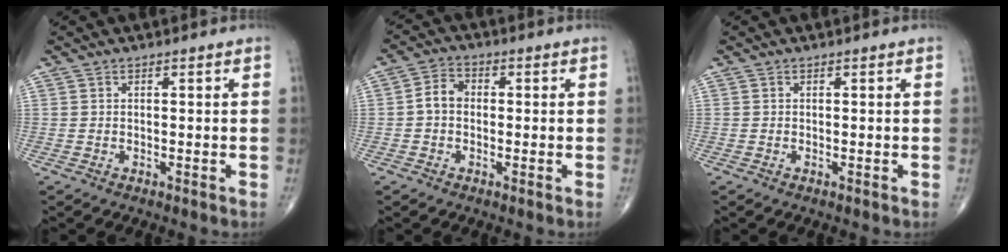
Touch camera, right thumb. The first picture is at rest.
{"total": 4.2, "force": [-0.4, 3.2, 2.6], "torque": [-0.040, 0.018, -0.016]}
{"total": 0.0}